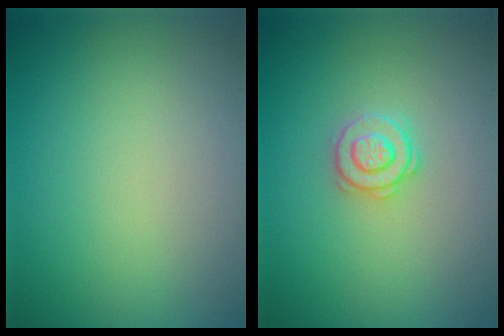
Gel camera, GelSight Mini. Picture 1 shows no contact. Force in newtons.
{"total": 2.6, "press": 2.5, "slide": 0.5}